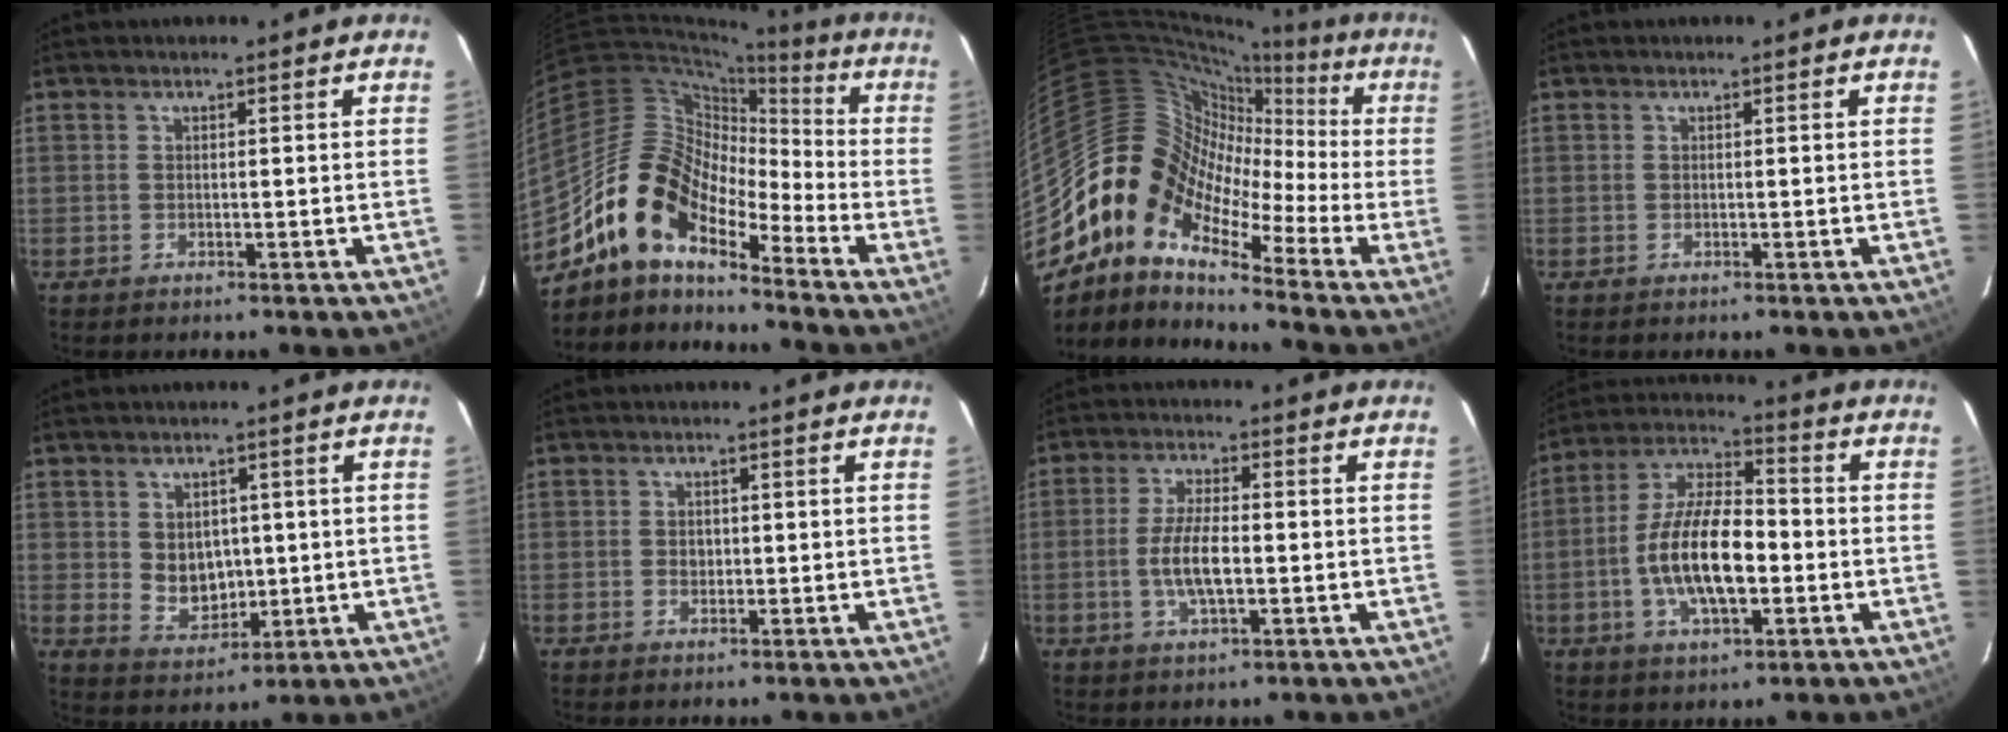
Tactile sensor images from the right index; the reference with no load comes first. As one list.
[{"total": 13.9, "force": [-10.7, 5.8, 6.6], "torque": [-0.109, 0.020, -0.219]}, {"total": 12.6, "force": [-3.8, 9.7, 7.1], "torque": [-0.110, 0.008, -0.106]}, {"total": 0.0}, {"total": 6.8, "force": [0.6, 5.6, 3.9], "torque": [-0.070, -0.001, 0.030]}, {"total": 1.9, "force": [-0.1, 1.7, 0.9], "torque": [-0.014, 0.004, -0.002]}, {"total": 7.3, "force": [-1.2, 2.5, 6.7], "torque": [-0.136, -0.001, -0.023]}, {"total": 14.6, "force": [-2.9, 6.0, 12.9], "torque": [-0.255, 0.005, -0.052]}]